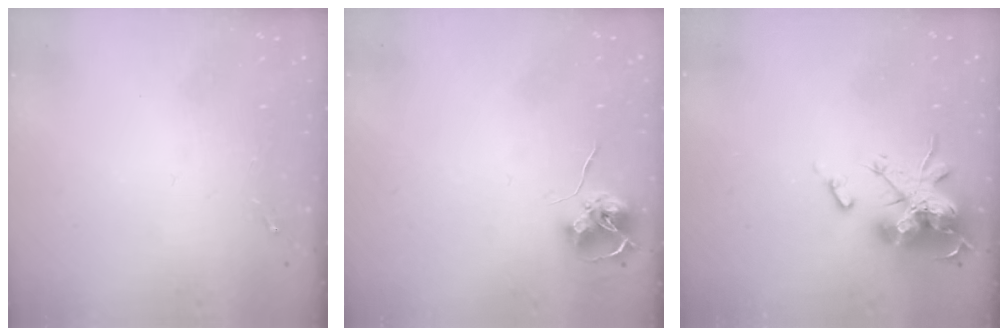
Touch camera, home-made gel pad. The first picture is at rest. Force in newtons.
{"total": 7.9, "press": 7.9, "slide": 0.4}
{"total": 18.9, "press": 18.9, "slide": 0.2}